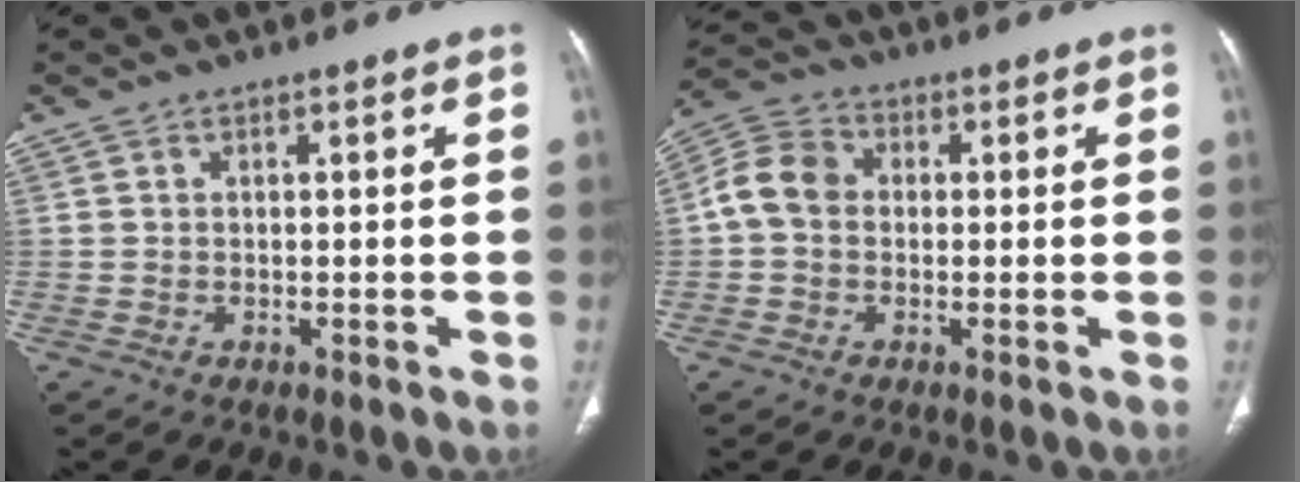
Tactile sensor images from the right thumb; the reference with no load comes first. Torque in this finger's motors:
{"motor_torque": [-0.30, 0.41, 0.19, -0.21, 0.18]}